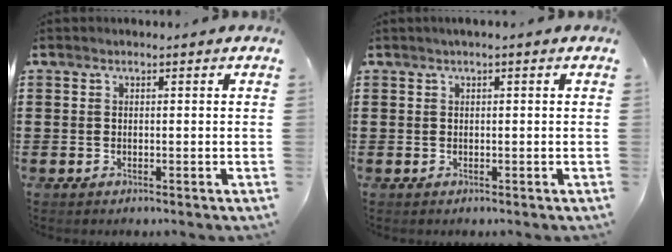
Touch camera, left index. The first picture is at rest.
{"total": 0.6, "force": [0.1, 0.0, 0.6], "torque": [-0.009, -0.003, 0.002]}